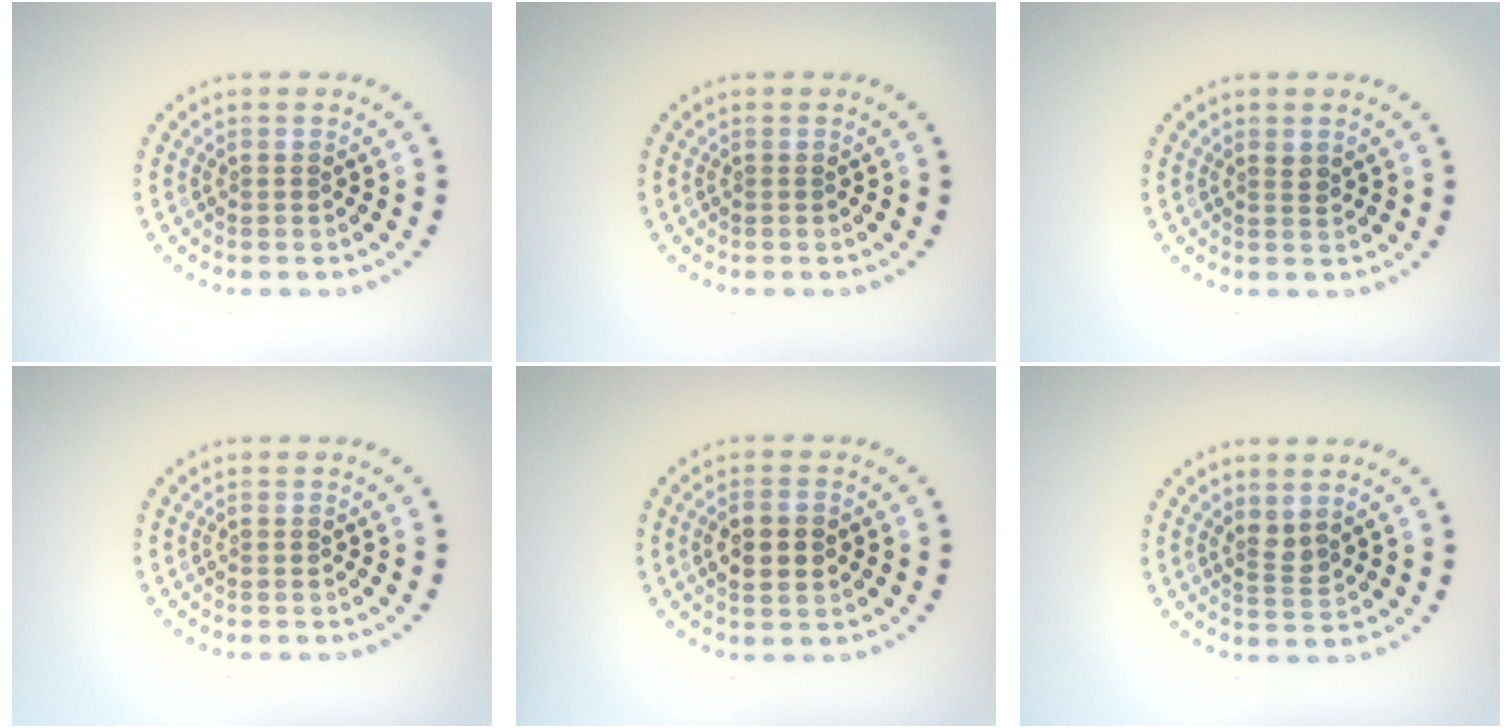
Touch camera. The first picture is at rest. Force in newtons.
{"total": 0.0}
{"total": 0.9, "press": 0.8, "slide": 0.4}
{"total": 0.0}
{"total": 3.0, "press": 3.0, "slide": 0.3}
{"total": 1.7, "press": 1.3, "slide": 1.1}